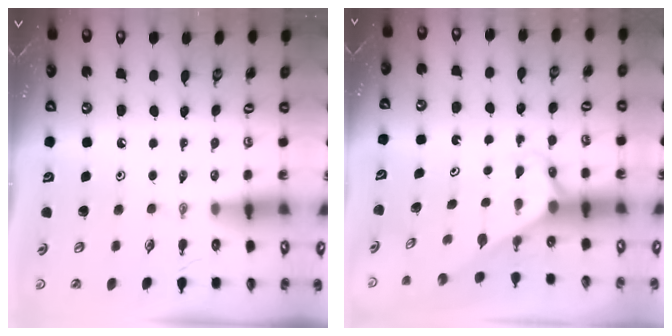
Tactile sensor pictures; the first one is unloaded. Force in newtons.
{"total": 2.7, "press": 2.7, "slide": 0.2}